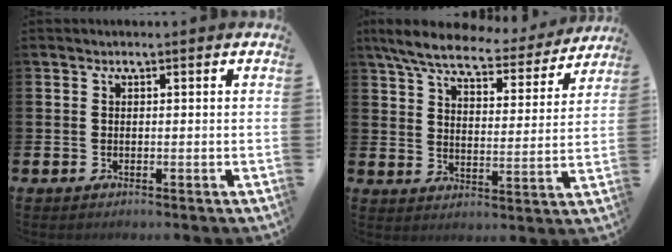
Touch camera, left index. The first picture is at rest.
{"total": 7.8, "force": [6.9, 1.8, 3.2], "torque": [-0.083, -0.043, 0.115]}